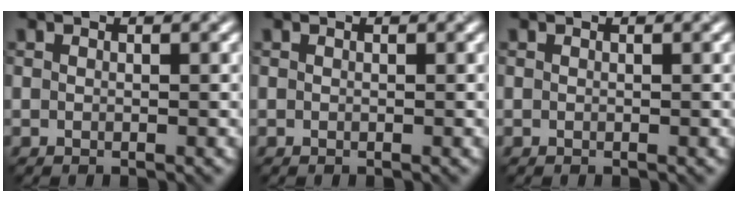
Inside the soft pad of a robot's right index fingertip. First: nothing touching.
{"total": 0.0}
{"total": 0.0}